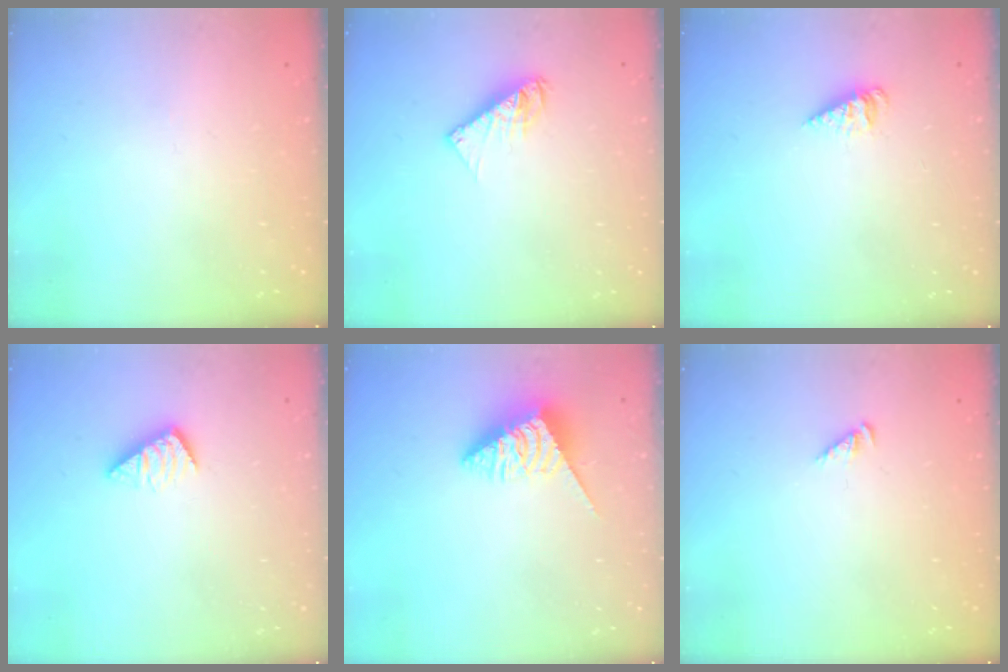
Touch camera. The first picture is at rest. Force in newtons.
{"total": 6.5, "press": 6.5, "slide": 0.3}
{"total": 2.8, "press": 2.8, "slide": 0.2}
{"total": 3.7, "press": 3.7, "slide": 0.4}
{"total": 4.3, "press": 4.3, "slide": 0.4}
{"total": 2.3, "press": 2.2, "slide": 0.4}